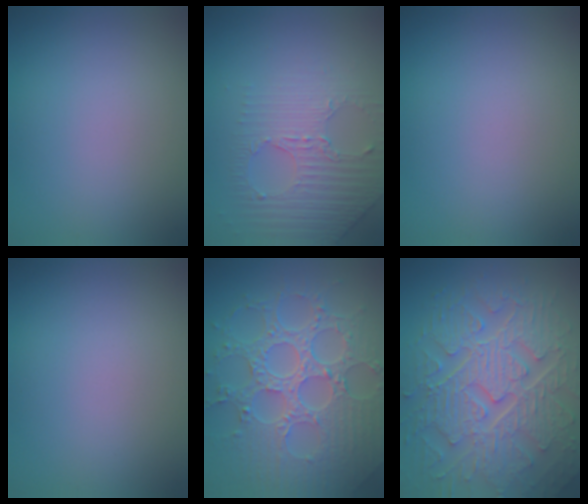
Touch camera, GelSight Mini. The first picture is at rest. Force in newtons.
{"total": 4.5, "press": 3.1, "slide": 3.2}
{"total": 0.0}
{"total": 0.0}
{"total": 8.5, "press": 6.2, "slide": 5.9}
{"total": 9.2, "press": 6.7, "slide": 6.2}